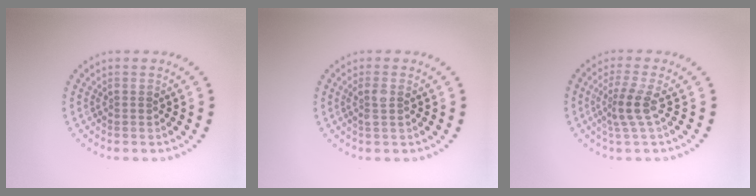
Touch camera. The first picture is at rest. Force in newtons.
{"total": 1.5, "press": 1.4, "slide": 0.7}
{"total": 2.6, "press": 1.8, "slide": 1.9}